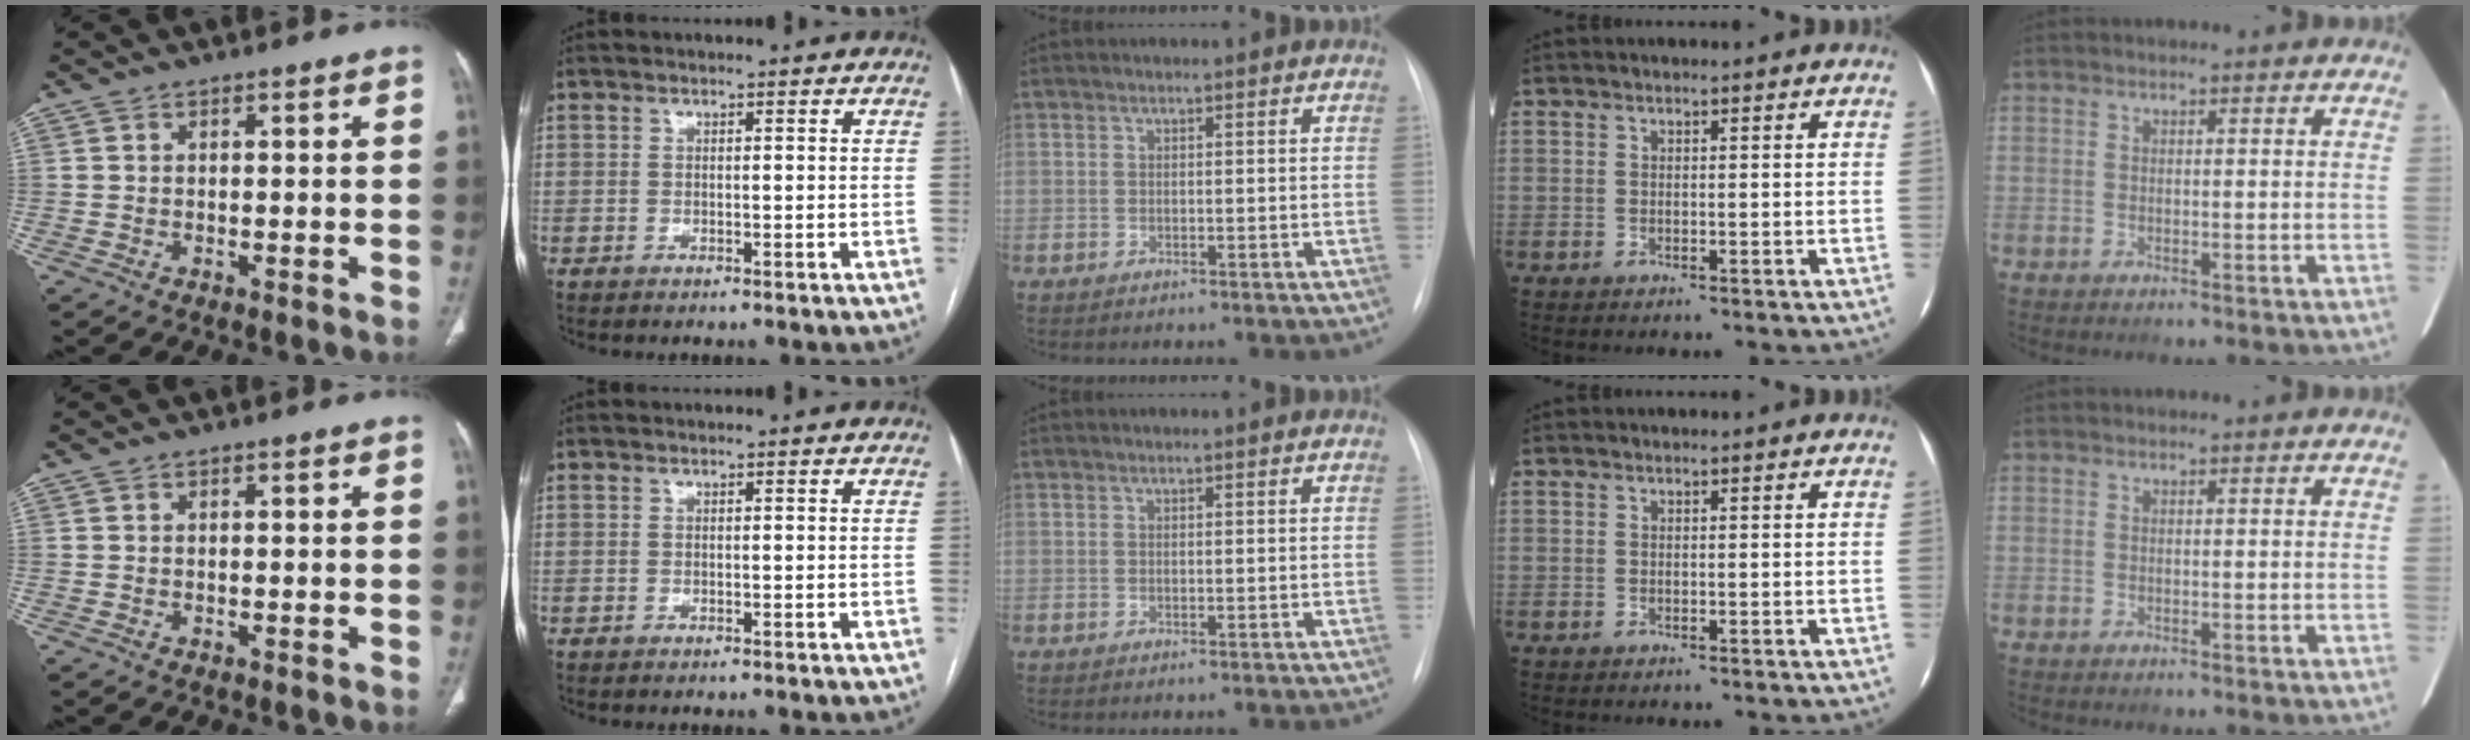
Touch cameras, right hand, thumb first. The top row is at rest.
{}